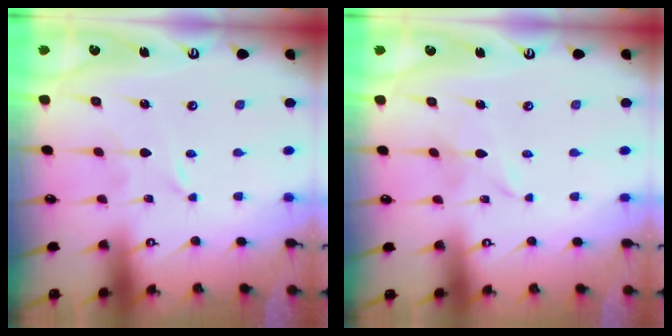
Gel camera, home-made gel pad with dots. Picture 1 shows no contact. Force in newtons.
{"total": 1.7, "press": 1.6, "slide": 0.1}